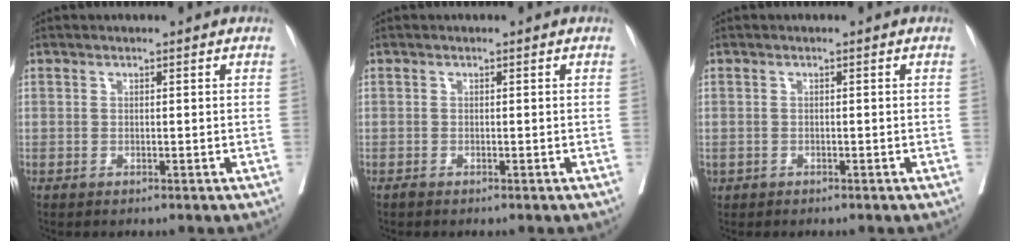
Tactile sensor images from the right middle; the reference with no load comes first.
{"total": 0.0}
{"total": 0.6, "force": [-0.4, 0.5, 0.1], "torque": [-0.007, 0.003, -0.005]}